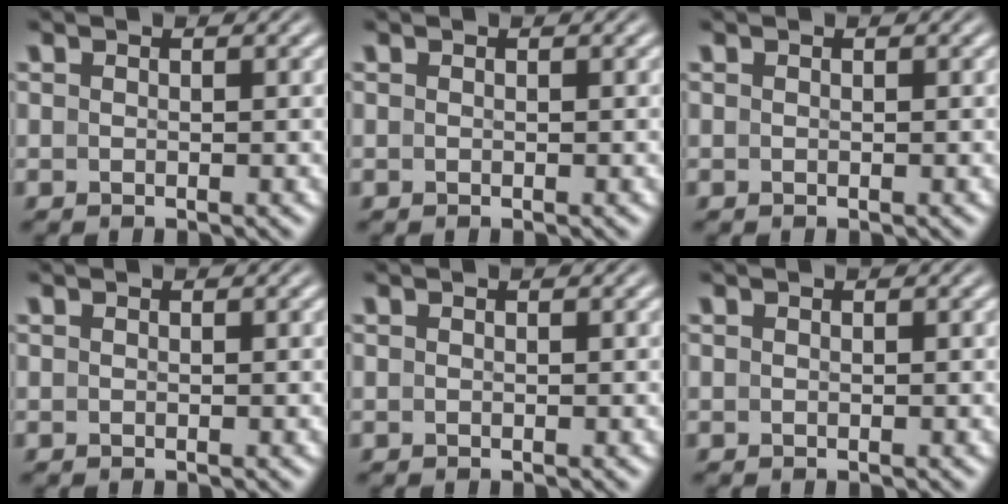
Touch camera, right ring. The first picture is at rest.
{"total": 0.0}
{"total": 0.0}
{"total": 0.0}
{"total": 0.0}
{"total": 0.0}